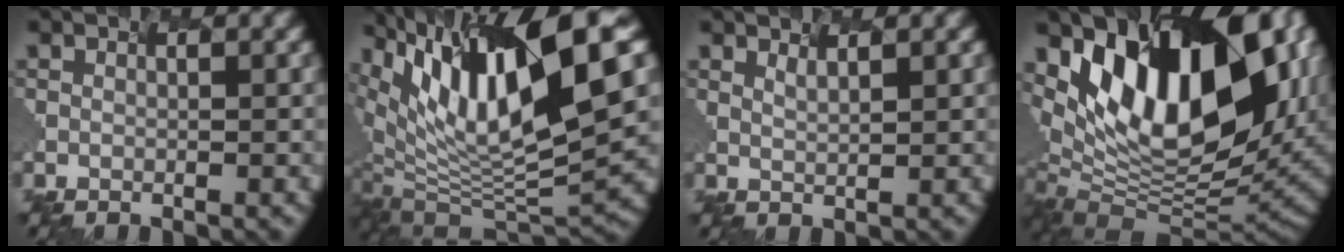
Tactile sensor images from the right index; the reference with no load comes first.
{"total": 13.8, "force": [5.9, 4.2, 11.7], "torque": [-0.233, 0.005, 0.120]}
{"total": 0.6, "force": [0.5, -0.2, 0.3], "torque": [-0.013, -0.005, 0.023]}
{"total": 17.3, "force": [5.5, 9.5, 13.3], "torque": [-0.247, 0.015, 0.096]}